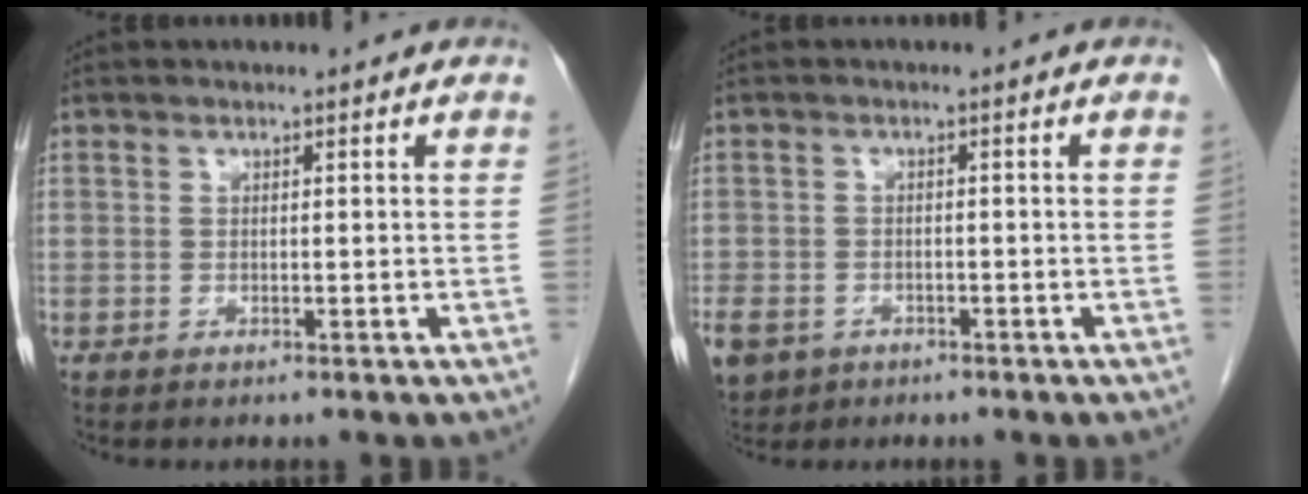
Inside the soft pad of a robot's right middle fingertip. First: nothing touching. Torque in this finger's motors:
{"motor_torque": [1.32, -0.82, 1.05, 0.21]}